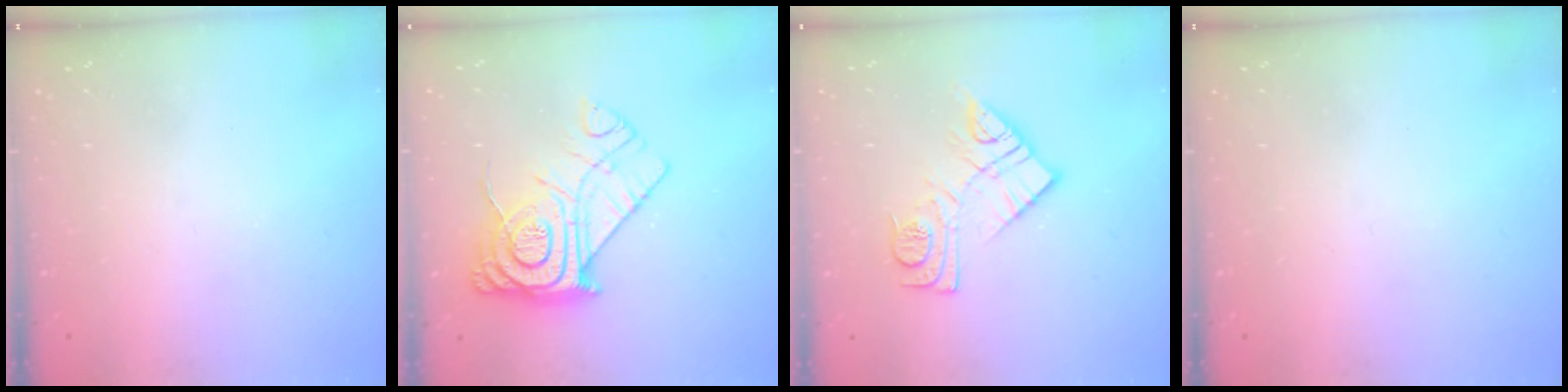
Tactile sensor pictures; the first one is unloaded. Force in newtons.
{"total": 16.4, "press": 16.3, "slide": 1.7}
{"total": 12.0, "press": 12.0, "slide": 0.9}
{"total": 0.0}